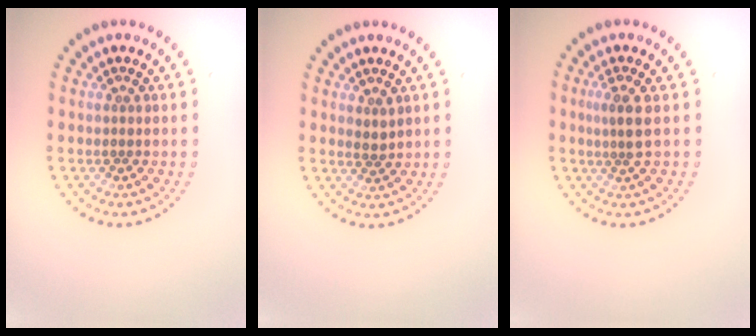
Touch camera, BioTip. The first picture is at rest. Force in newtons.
{"total": 1.0, "press": 0.9, "slide": 0.4}
{"total": 2.0, "press": 1.6, "slide": 1.2}